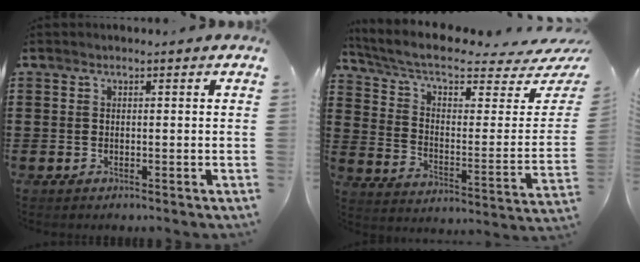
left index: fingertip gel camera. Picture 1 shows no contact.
{"total": 7.3, "force": [5.3, 1.8, 4.6], "torque": [-0.104, -0.048, 0.089]}